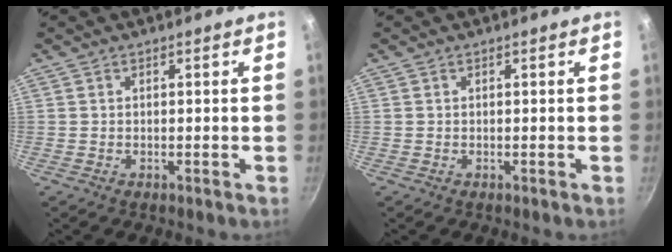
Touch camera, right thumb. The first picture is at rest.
{"total": 0.0}